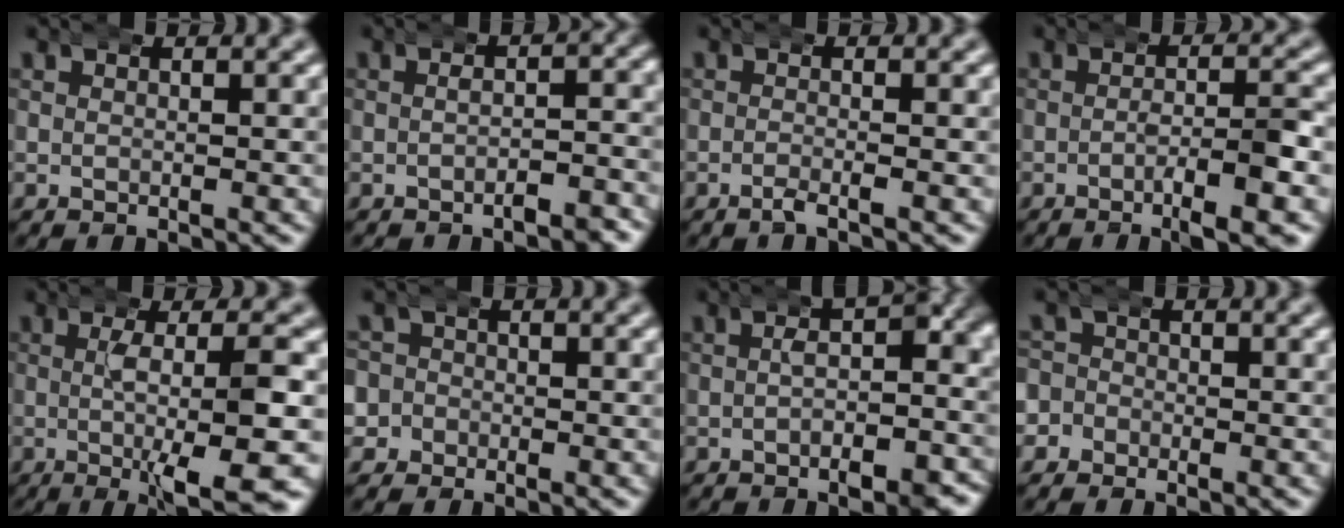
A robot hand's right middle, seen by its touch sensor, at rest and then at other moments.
{"total": 2.2, "force": [-1.3, 0.9, 1.6], "torque": [-0.008, 0.007, -0.035]}
{"total": 1.0, "force": [-0.8, -0.1, 0.5], "torque": [-0.006, 0.000, -0.024]}
{"total": 3.8, "force": [-1.3, 0.5, 3.5], "torque": [-0.042, 0.002, -0.034]}
{"total": 6.9, "force": [-2.6, 0.6, 6.4], "torque": [-0.094, -0.013, -0.037]}
{"total": 4.8, "force": [-1.1, 4.7, 0.5], "torque": [-0.036, -0.010, -0.038]}
{"total": 4.1, "force": [-1.1, 1.6, 3.6], "torque": [-0.027, 0.004, -0.029]}
{"total": 4.0, "force": [-1.0, 3.8, 0.3], "torque": [-0.024, -0.003, -0.038]}